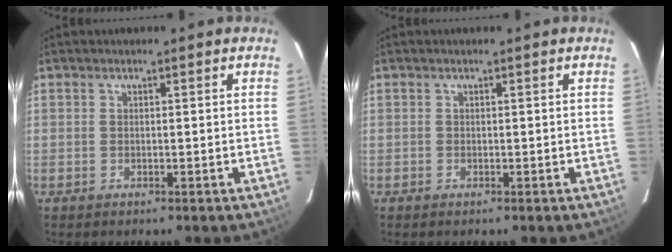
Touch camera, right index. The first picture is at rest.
{"total": 0.0}